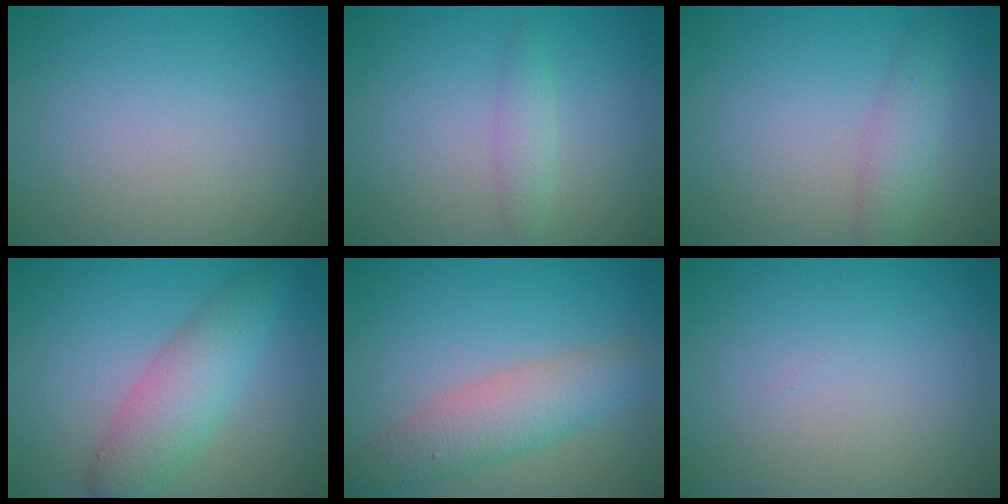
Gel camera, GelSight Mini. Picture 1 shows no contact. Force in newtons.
{"total": 1.5, "press": 1.5, "slide": 0.0}
{"total": 2.5, "press": 2.5, "slide": 0.0}
{"total": 4.9, "press": 4.9, "slide": 0.1}
{"total": 4.6, "press": 4.6, "slide": 0.1}
{"total": 0.0}